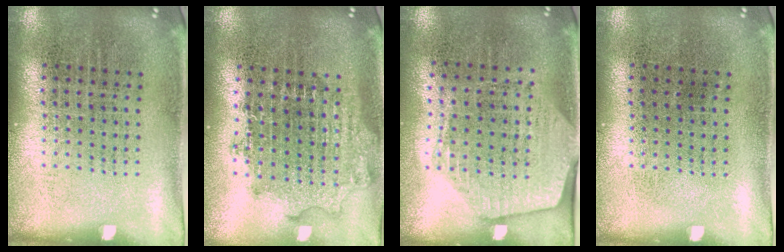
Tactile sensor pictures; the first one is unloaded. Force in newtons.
{"total": 1.9, "press": 1.5, "slide": 1.1}
{"total": 1.8, "press": 1.6, "slide": 0.8}
{"total": 0.0}